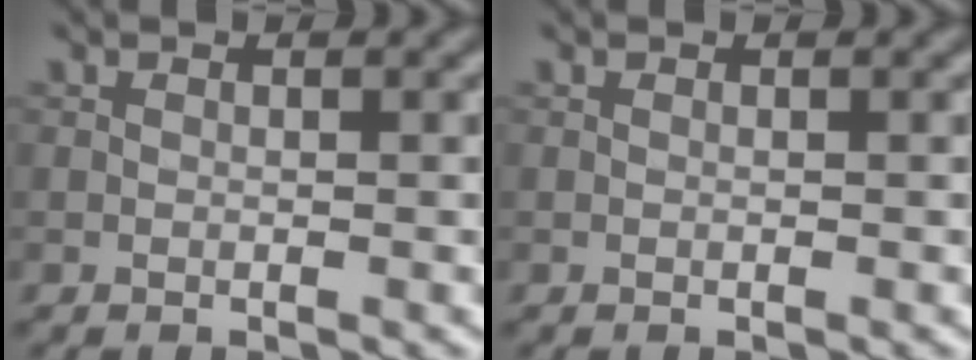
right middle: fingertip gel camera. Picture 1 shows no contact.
{"total": 0.0}